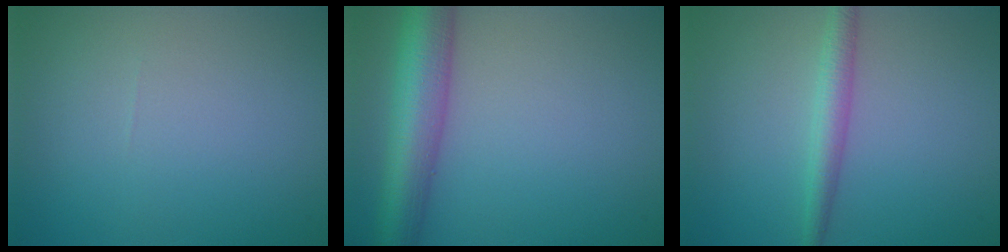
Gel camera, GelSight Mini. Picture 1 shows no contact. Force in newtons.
{"total": 7.4, "press": 7.4, "slide": 0.4}
{"total": 2.3, "press": 2.3, "slide": 0.1}